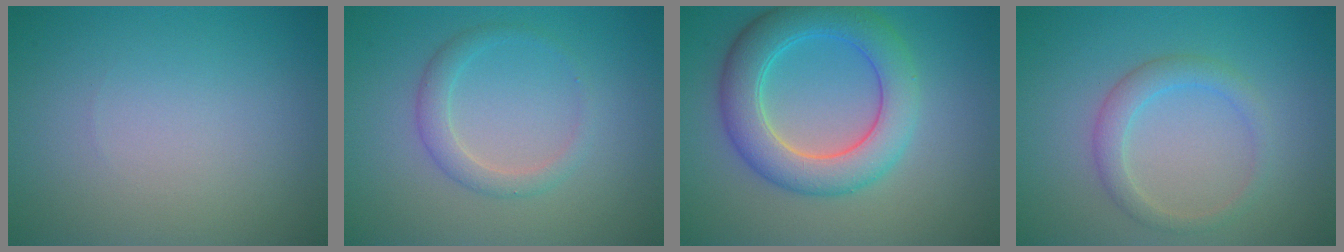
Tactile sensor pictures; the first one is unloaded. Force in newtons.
{"total": 1.5, "press": 1.5, "slide": 0.0}
{"total": 6.5, "press": 6.5, "slide": 0.3}
{"total": 2.4, "press": 2.4, "slide": 0.1}